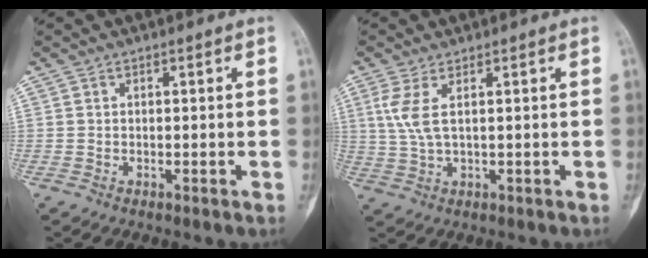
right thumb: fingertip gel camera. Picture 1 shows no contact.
{"total": 4.6, "force": [1.5, 1.5, 4.1], "torque": [-0.107, 0.005, 0.042]}